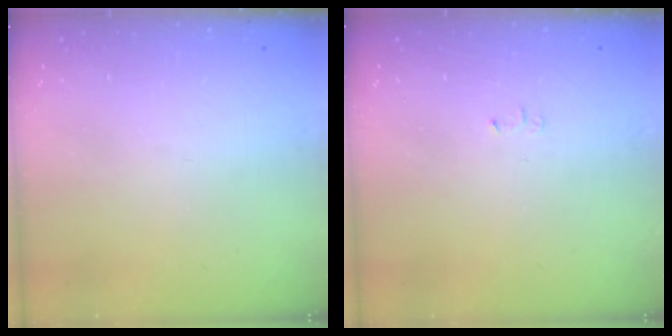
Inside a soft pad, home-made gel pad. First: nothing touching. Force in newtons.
{"total": 4.2, "press": 4.2, "slide": 0.5}